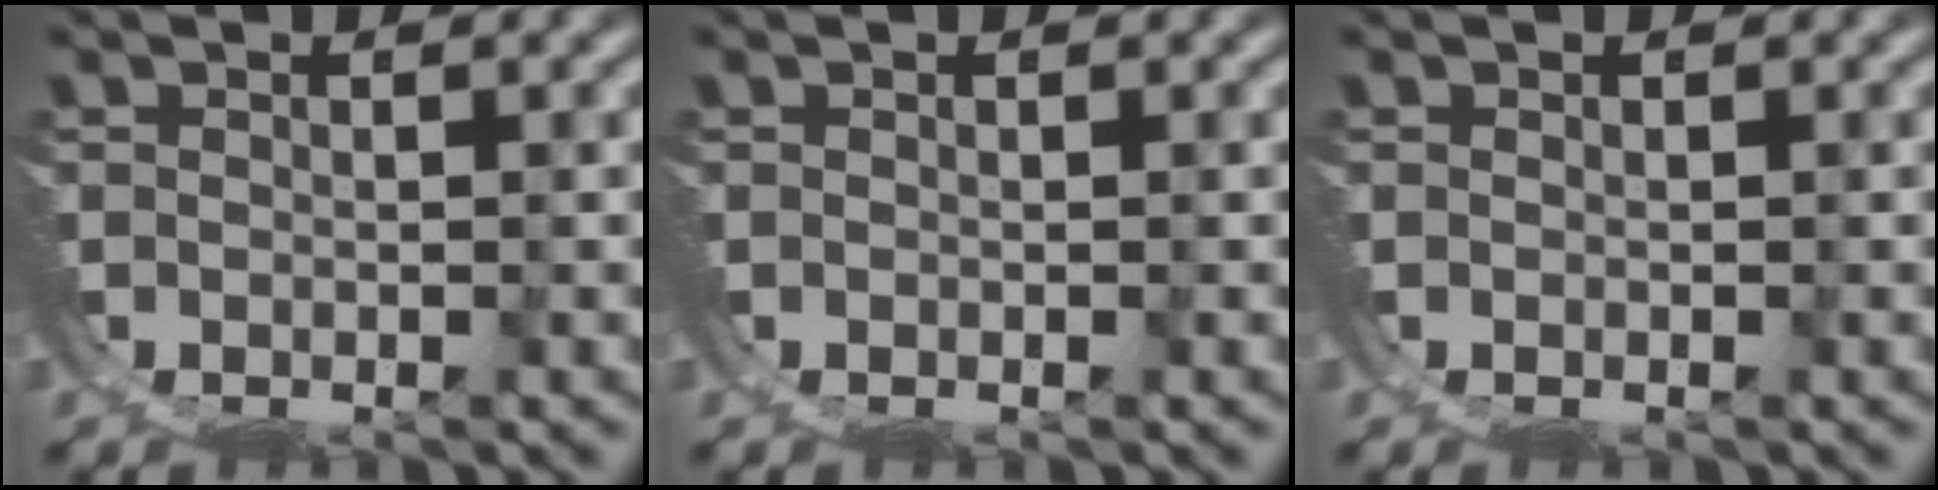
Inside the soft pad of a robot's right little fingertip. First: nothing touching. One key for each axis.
{"total": 0.0}
{"total": 2.6, "fx": 0.1, "fy": -2.5, "fz": -0.6, "tx": 0.025, "ty": -0.009, "tz": 0.015}